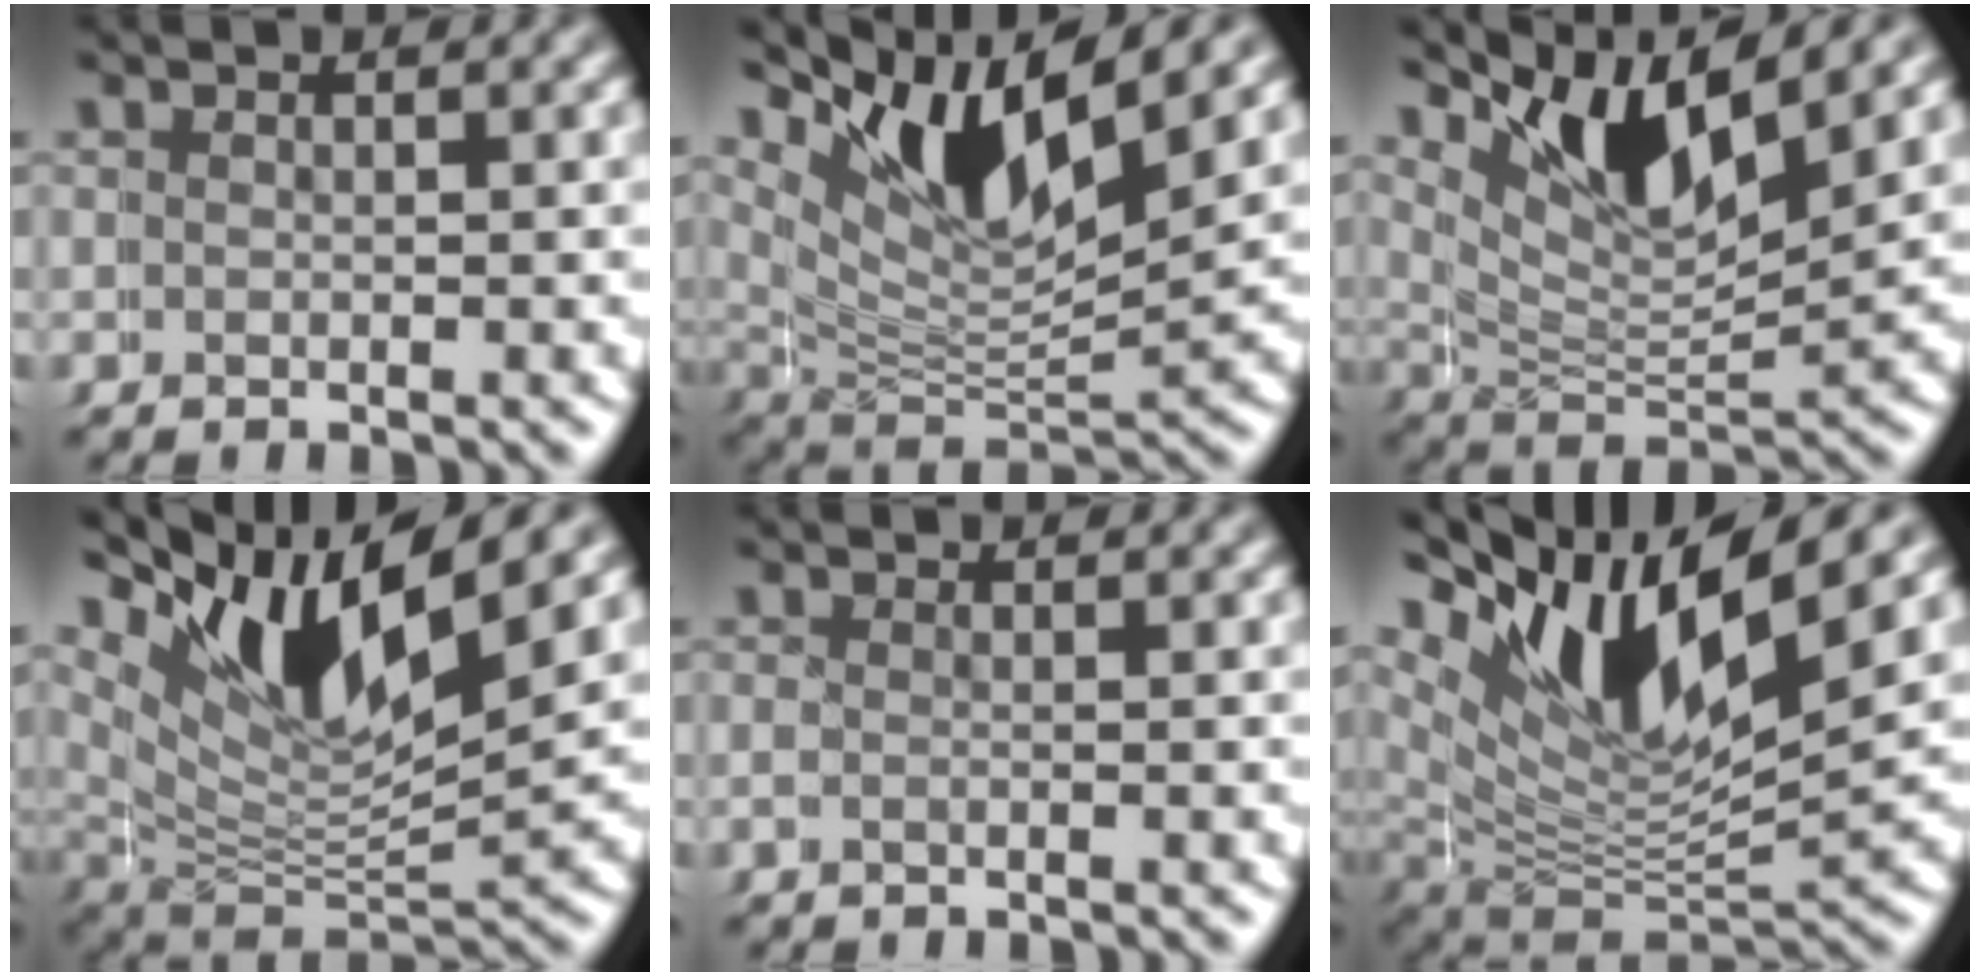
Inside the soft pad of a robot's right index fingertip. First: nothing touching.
{"total": 9.3, "force": [5.3, 4.4, 6.3], "torque": [-0.131, 0.010, 0.082]}
{"total": 7.7, "force": [5.2, 3.2, 4.7], "torque": [-0.105, 0.006, 0.085]}
{"total": 11.0, "force": [5.3, 5.7, 7.7], "torque": [-0.147, 0.010, 0.078]}
{"total": 0.8, "force": [-0.1, -0.7, 0.3], "torque": [0.002, 0.002, -0.004]}
{"total": 12.4, "force": [5.3, 7.2, 8.7], "torque": [-0.149, 0.012, 0.074]}